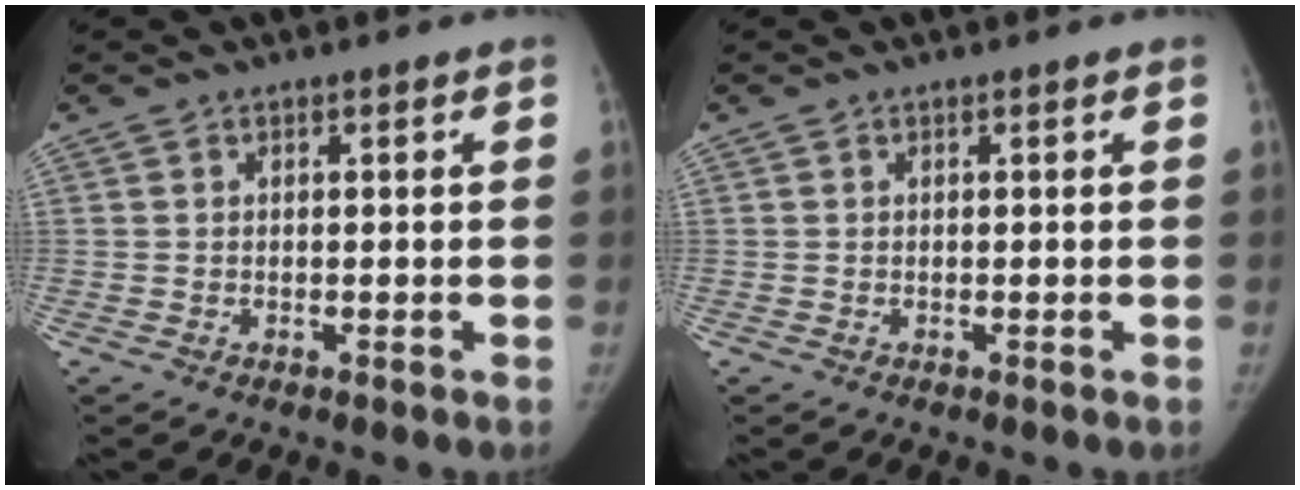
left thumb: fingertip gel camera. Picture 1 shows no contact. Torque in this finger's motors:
{"motor_torque": [0.00, 0.00, 0.03, 0.02, 0.00]}